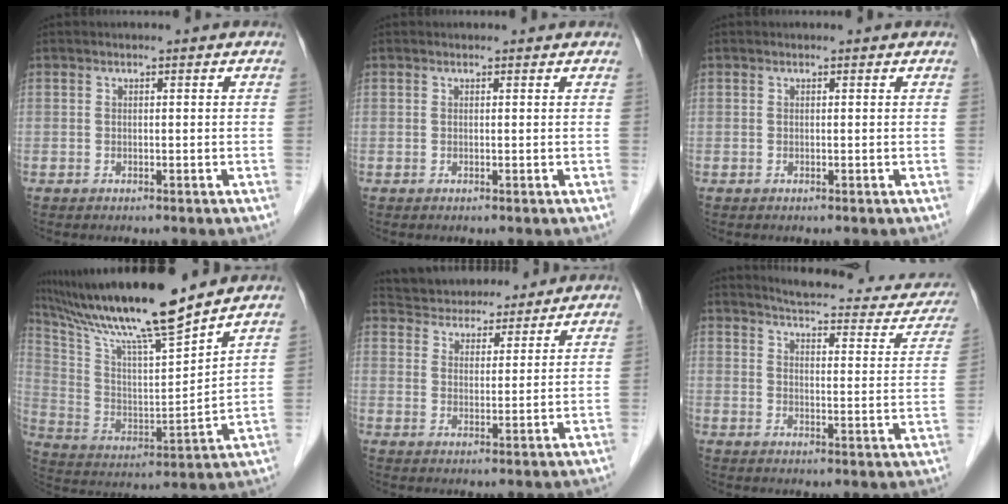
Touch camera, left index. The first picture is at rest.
{"total": 0.9, "force": [0.8, 0.3, 0.1], "torque": [-0.008, 0.008, 0.011]}
{"total": 0.0}
{"total": 19.1, "force": [15.9, 0.1, 10.6], "torque": [-0.198, 0.005, 0.281]}
{"total": 12.3, "force": [11.4, 3.8, 2.5], "torque": [-0.036, 0.023, 0.173]}
{"total": 19.6, "force": [17.8, 4.4, 7.0], "torque": [-0.068, -0.033, 0.198]}